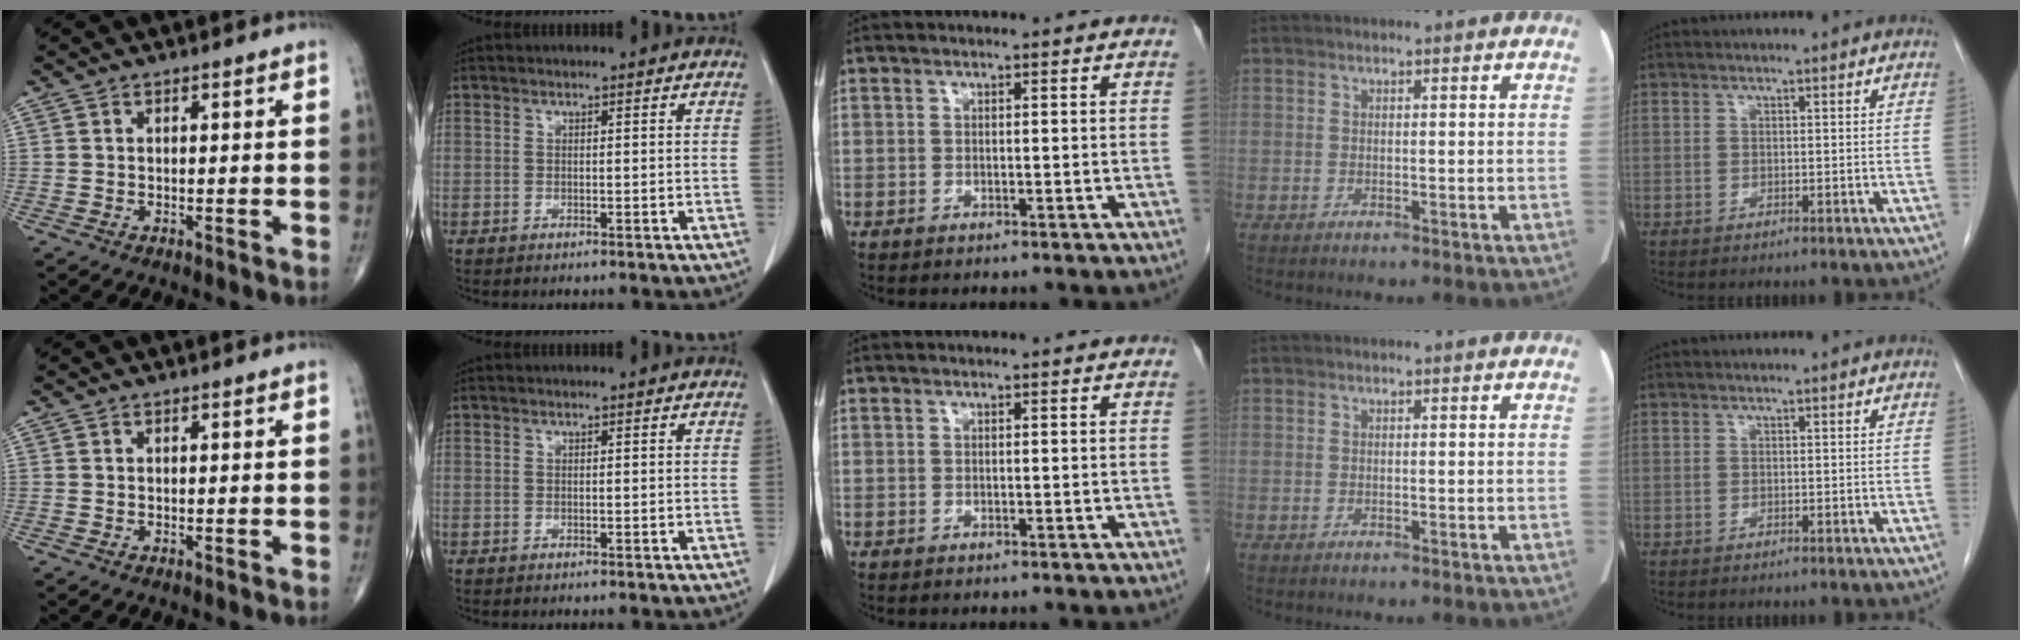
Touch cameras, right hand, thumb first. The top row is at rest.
{}